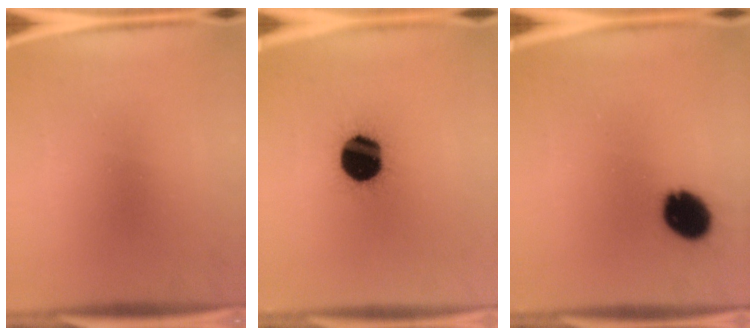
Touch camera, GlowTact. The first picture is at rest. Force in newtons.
{"total": 18.3}
{"total": 10.5}